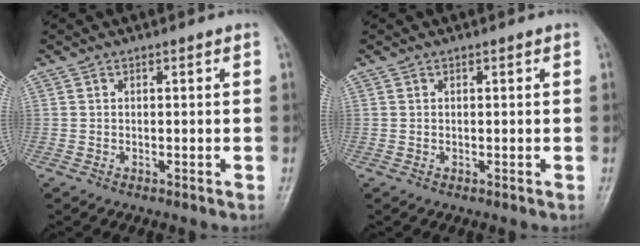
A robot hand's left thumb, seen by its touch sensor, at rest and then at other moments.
{"total": 0.0}